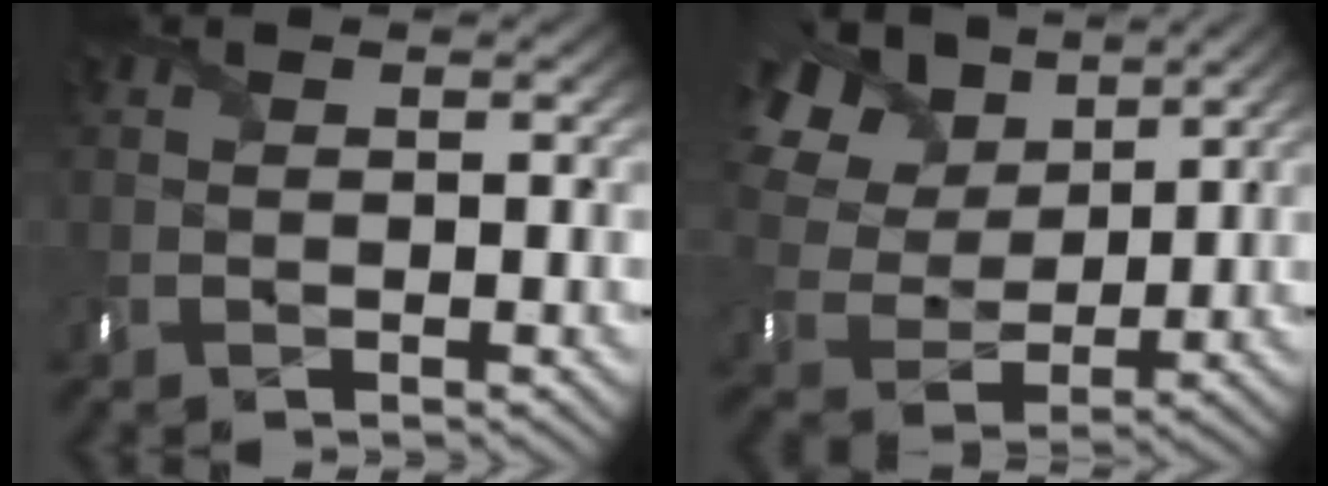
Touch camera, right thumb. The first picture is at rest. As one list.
[{"total": 15.1, "force": [7.3, 10.0, 8.6], "torque": [-0.254, 0.044, 0.129]}]